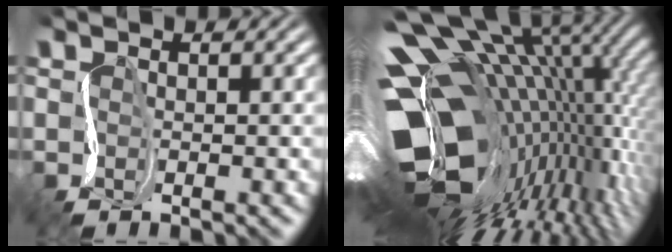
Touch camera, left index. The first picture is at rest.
{"total": 19.5, "force": [1.3, 10.5, 16.4], "torque": [-0.275, -0.012, 0.047]}